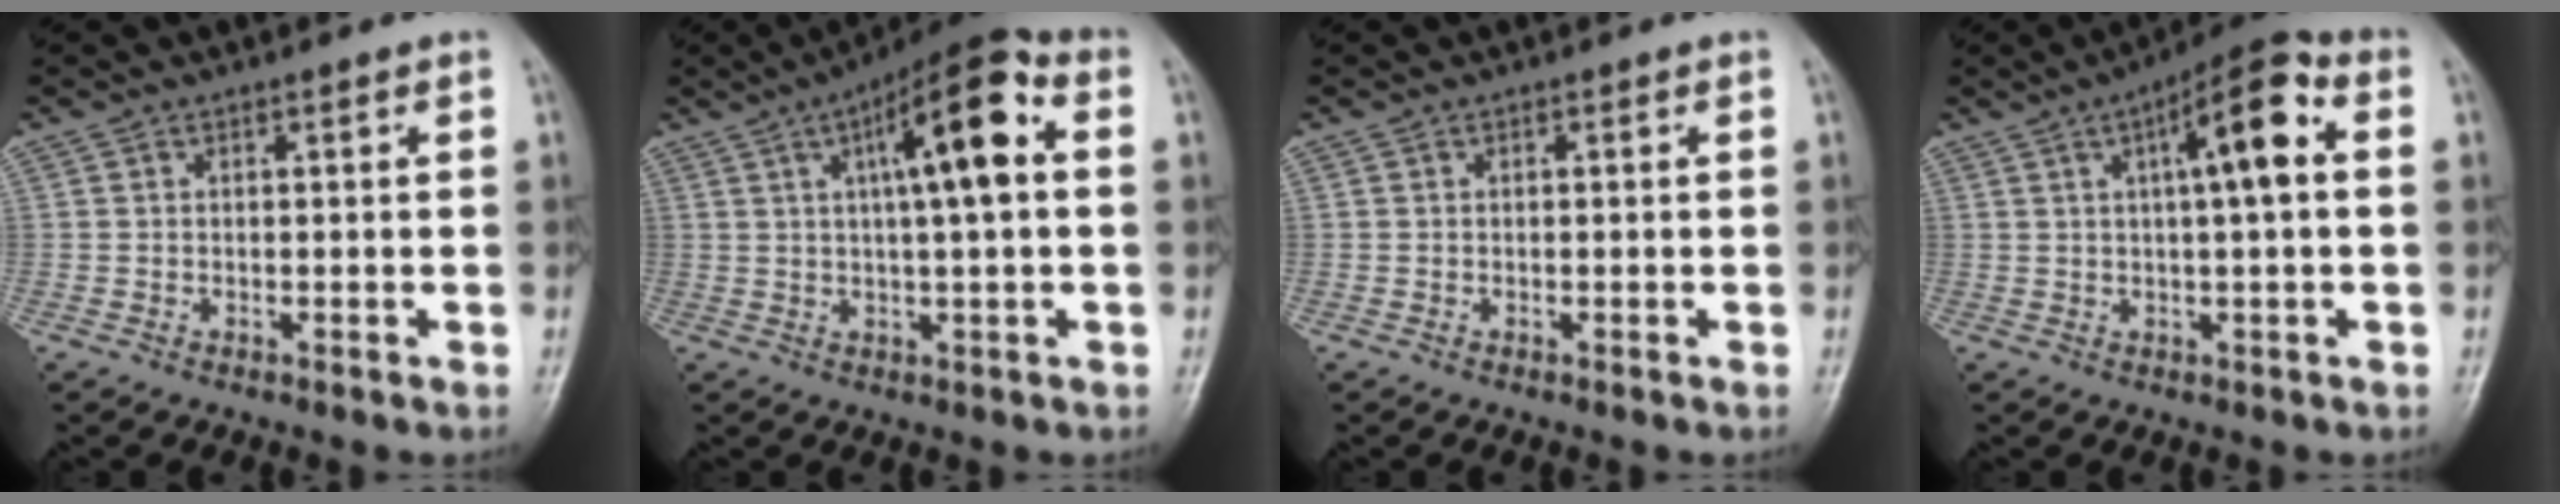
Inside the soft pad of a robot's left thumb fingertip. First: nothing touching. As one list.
[{"total": 13.9, "force": [3.3, 3.5, 13.1], "torque": [-0.205, 0.026, 0.040]}, {"total": 0.0}, {"total": 11.1, "force": [2.5, 2.7, 10.4], "torque": [-0.162, 0.025, 0.030]}]